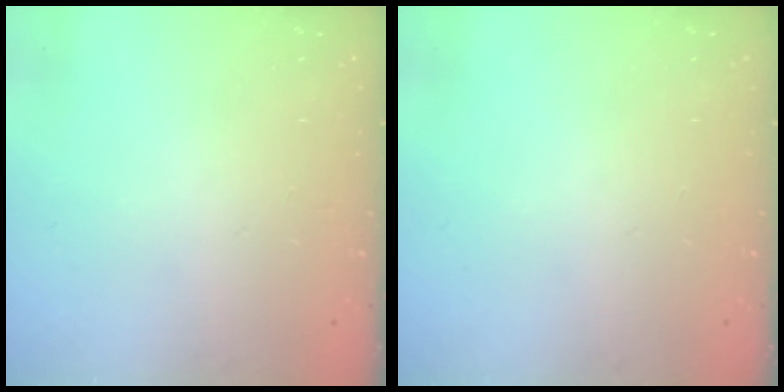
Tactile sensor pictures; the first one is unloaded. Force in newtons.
{"total": 0.0}